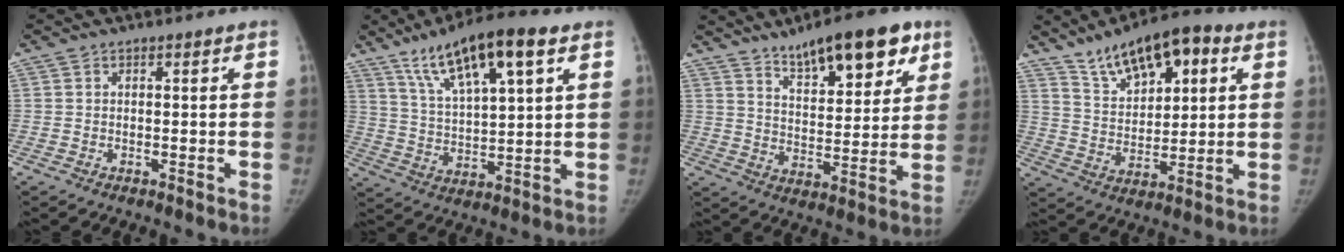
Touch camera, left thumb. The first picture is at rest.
{"total": 15.6, "force": [8.7, 4.2, 12.3], "torque": [-0.195, -0.021, 0.156]}
{"total": 16.2, "force": [10.3, 5.6, 11.1], "torque": [-0.125, -0.044, 0.163]}
{"total": 14.3, "force": [8.0, 6.5, 10.0], "torque": [-0.126, -0.021, 0.136]}